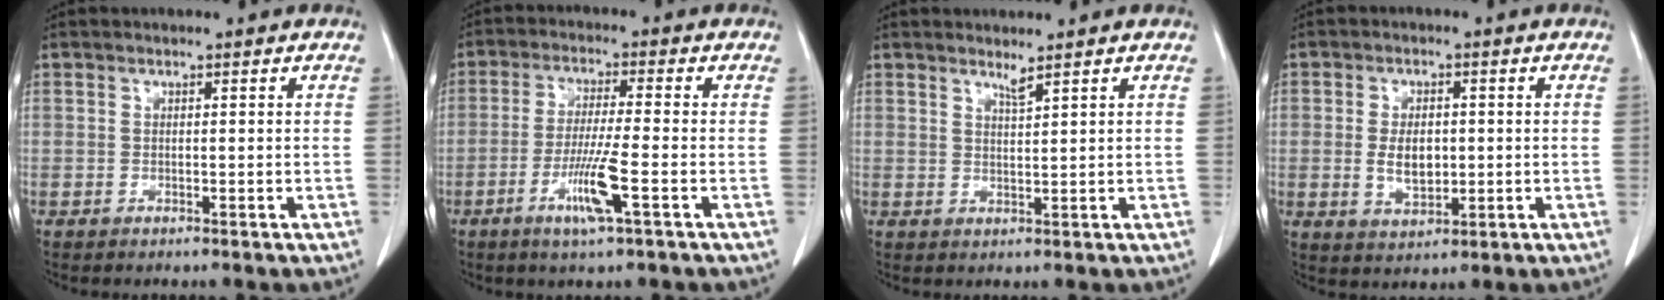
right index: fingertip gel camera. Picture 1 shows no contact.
{"total": 7.6, "force": [-3.1, -0.3, 6.9], "torque": [-0.135, -0.015, -0.059]}
{"total": 1.4, "force": [1.2, -0.4, 0.6], "torque": [-0.013, -0.011, 0.024]}
{"total": 5.3, "force": [-0.3, 3.0, 4.3], "torque": [-0.081, -0.001, 0.004]}